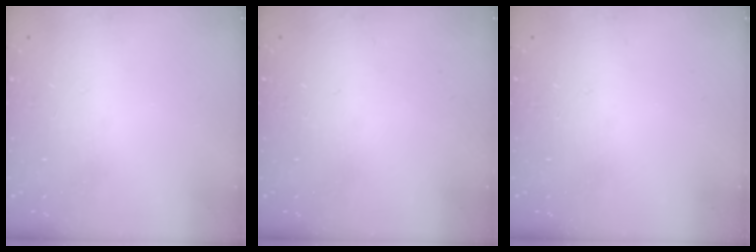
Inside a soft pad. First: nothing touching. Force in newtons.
{"total": 0.0}
{"total": 0.0}